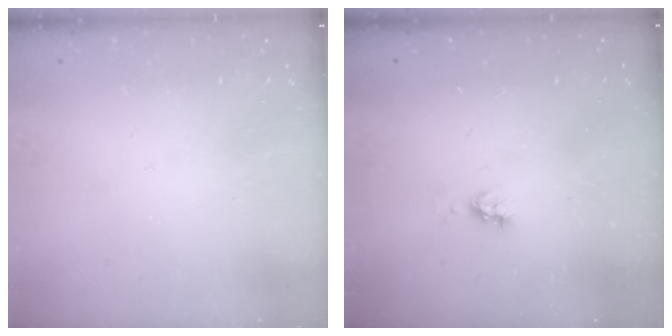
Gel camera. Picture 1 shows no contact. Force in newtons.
{"total": 2.6, "press": 2.6, "slide": 0.4}